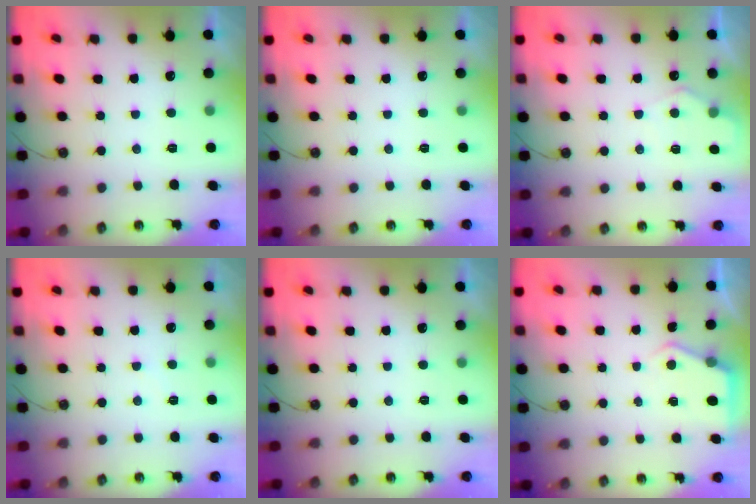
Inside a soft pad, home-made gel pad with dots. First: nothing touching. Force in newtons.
{"total": 0.0}
{"total": 5.5, "press": 5.5, "slide": 0.7}
{"total": 2.3, "press": 2.2, "slide": 0.4}
{"total": 0.0}
{"total": 3.3, "press": 3.3, "slide": 0.5}